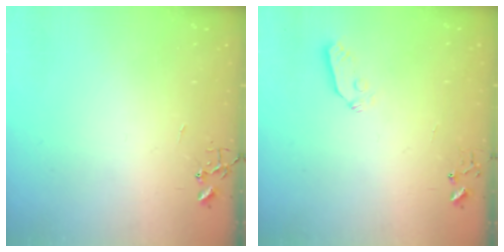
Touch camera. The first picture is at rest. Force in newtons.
{"total": 3.9, "press": 3.9, "slide": 0.6}